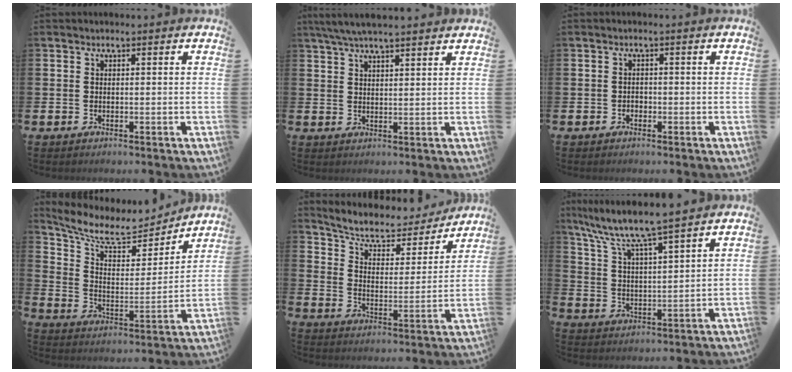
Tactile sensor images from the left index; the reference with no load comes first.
{"total": 5.1, "force": [4.6, 0.7, 2.0], "torque": [-0.045, -0.010, 0.084]}
{"total": 1.0, "force": [-0.6, 0.8, 0.1], "torque": [0.002, 0.002, -0.015]}
{"total": 8.8, "force": [7.7, 3.1, 2.8], "torque": [-0.095, -0.051, 0.134]}
{"total": 6.9, "force": [6.1, 2.6, 2.0], "torque": [-0.065, -0.044, 0.099]}
{"total": 7.6, "force": [7.0, 0.1, 3.0], "torque": [-0.087, -0.046, 0.117]}